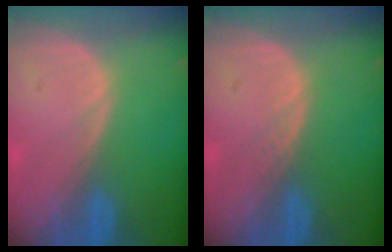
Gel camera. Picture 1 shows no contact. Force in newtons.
{"total": 1.0, "press": 1.0, "slide": 0.1}